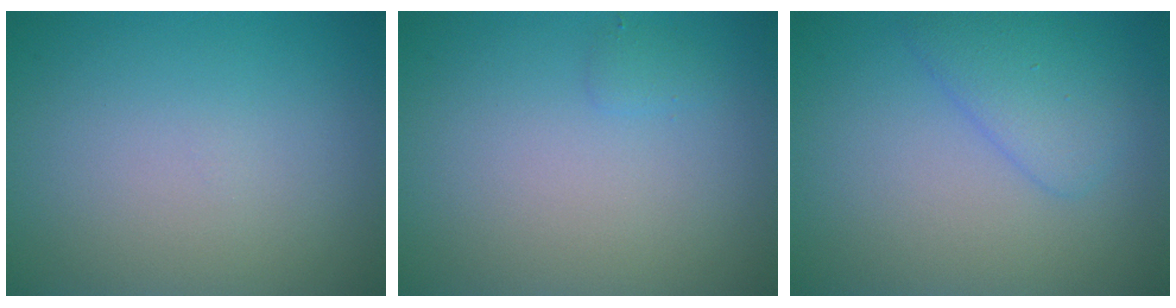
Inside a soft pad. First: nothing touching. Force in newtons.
{"total": 0.7, "press": 0.7, "slide": 0.1}
{"total": 2.8, "press": 2.8, "slide": 0.1}